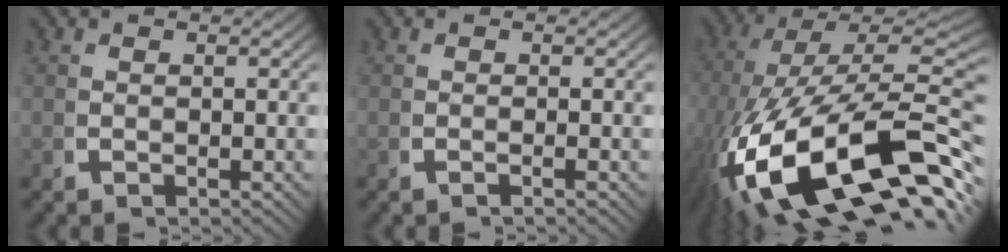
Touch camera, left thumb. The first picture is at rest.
{"total": 0.7, "force": [-0.3, -0.2, 0.7], "torque": [-0.014, 0.003, -0.007]}
{"total": 21.3, "force": [-4.6, 11.4, 17.3], "torque": [-0.344, -0.072, -0.019]}